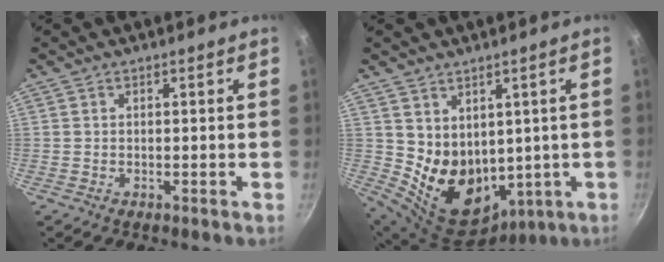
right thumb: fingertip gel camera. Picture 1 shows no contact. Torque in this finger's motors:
{"motor_torque": [-0.56, 1.42, 0.20, 0.13, 0.33]}